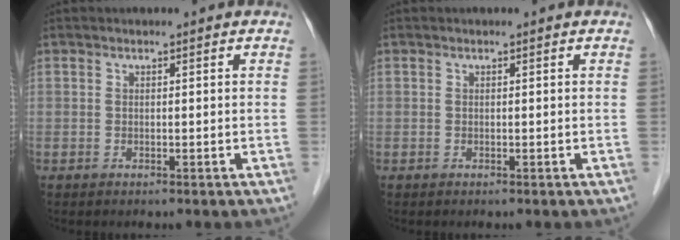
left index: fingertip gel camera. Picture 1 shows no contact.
{"total": 0.0}